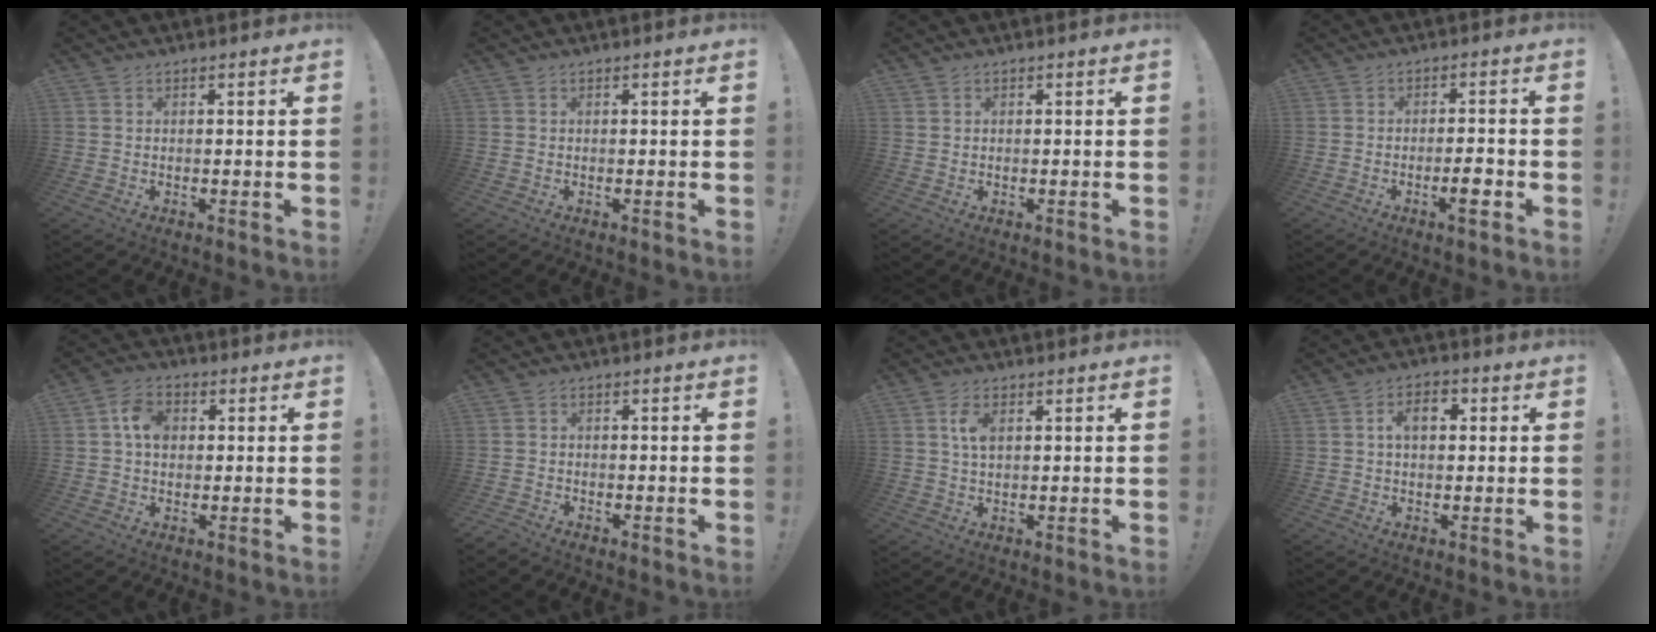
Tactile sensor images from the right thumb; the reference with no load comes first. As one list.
[{"total": 0.0}, {"total": 0.9, "force": [0.6, 0.6, -0.3], "torque": [0.004, 0.003, 0.011]}, {"total": 5.3, "force": [-2.3, 0.9, 4.7], "torque": [-0.061, 0.005, -0.038]}, {"total": 7.3, "force": [1.2, 5.4, 4.8], "torque": [-0.073, 0.011, 0.023]}, {"total": 1.4, "force": [-1.3, 0.6, -0.1], "torque": [0.006, 0.008, -0.025]}, {"total": 4.5, "force": [1.4, 2.2, 3.6], "torque": [-0.063, 0.001, 0.022]}, {"total": 6.1, "force": [1.2, 3.7, 4.7], "torque": [-0.063, 0.005, 0.014]}]